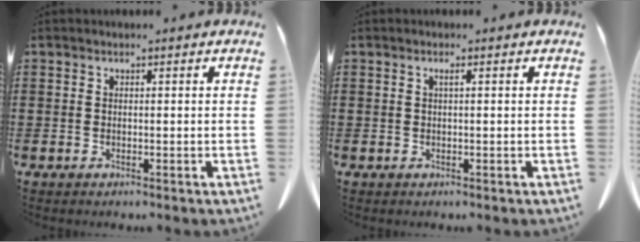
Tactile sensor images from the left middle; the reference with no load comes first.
{"total": 0.9, "force": [0.2, 0.0, 0.9], "torque": [-0.015, -0.002, 0.003]}